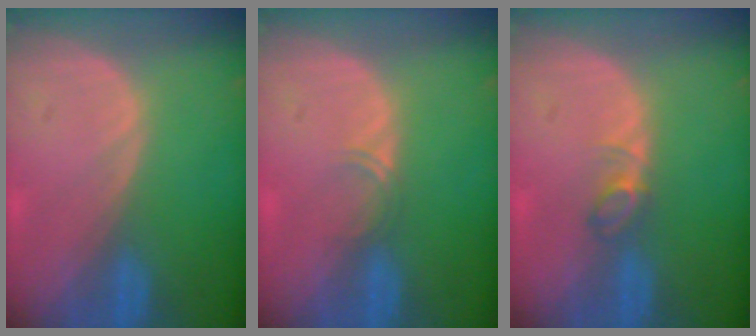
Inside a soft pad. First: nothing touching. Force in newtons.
{"total": 1.4, "press": 1.1, "slide": 0.9}
{"total": 2.4, "press": 2.4, "slide": 0.4}